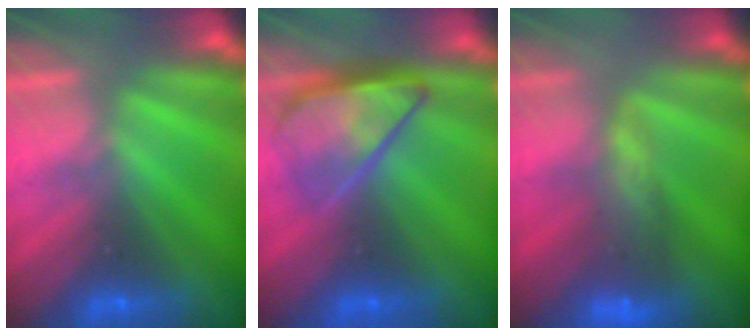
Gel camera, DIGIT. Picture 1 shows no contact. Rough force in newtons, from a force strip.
{"total": 3.7}
{"total": 9.3}